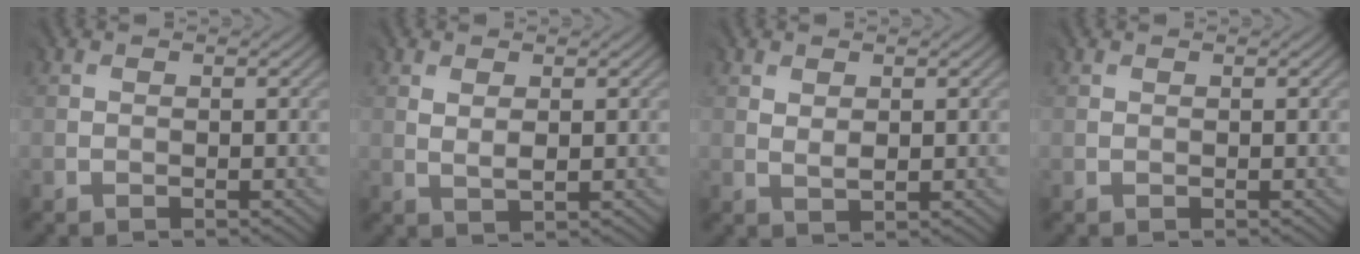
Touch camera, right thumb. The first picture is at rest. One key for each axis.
{"total": 1.8, "fx": 0.8, "fy": 0.7, "fz": 1.4, "tx": -0.031, "ty": -0.003, "tz": 0.020}
{"total": 1.7, "fx": 0.8, "fy": 0.9, "fz": 1.1, "tx": -0.023, "ty": -0.003, "tz": 0.019}
{"total": 0.0}